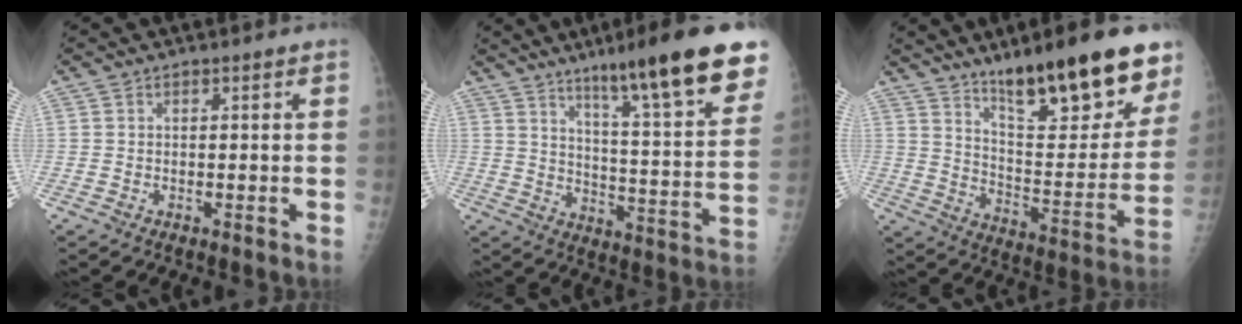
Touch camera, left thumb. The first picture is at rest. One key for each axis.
{"total": 22.7, "fx": 14.7, "fy": 2.5, "fz": 17.1, "tx": -0.224, "ty": -0.062, "tz": 0.219}
{"total": 23.7, "fx": 16.0, "fy": 5.9, "fz": 16.4, "tx": -0.203, "ty": -0.081, "tz": 0.253}